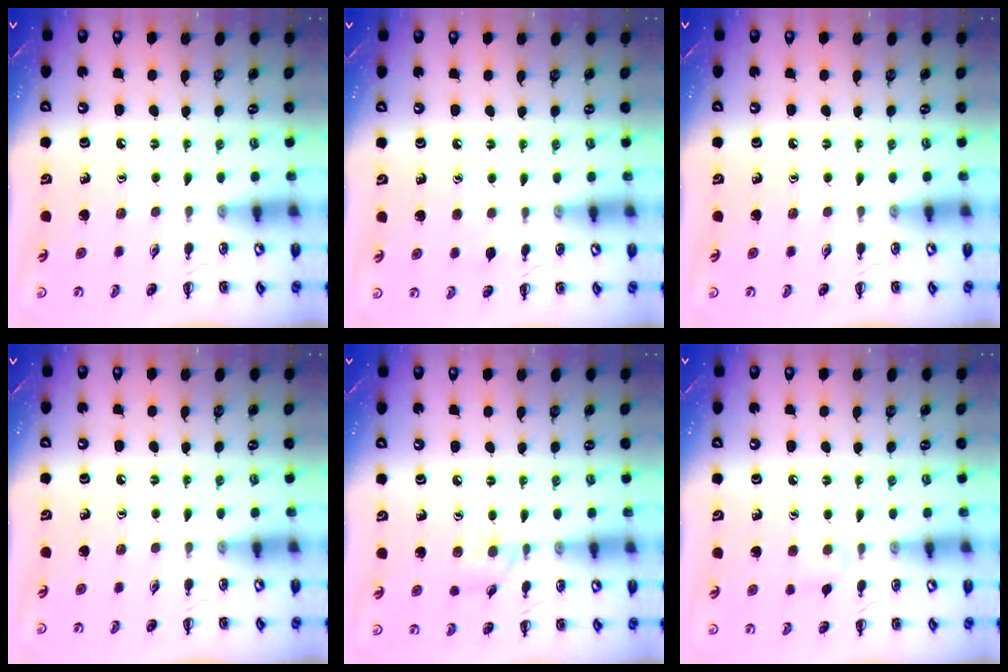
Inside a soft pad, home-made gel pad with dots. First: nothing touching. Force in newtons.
{"total": 2.8, "press": 2.6, "slide": 0.8}
{"total": 0.0}
{"total": 0.0}
{"total": 6.9, "press": 6.5, "slide": 2.3}
{"total": 4.5, "press": 4.2, "slide": 1.6}